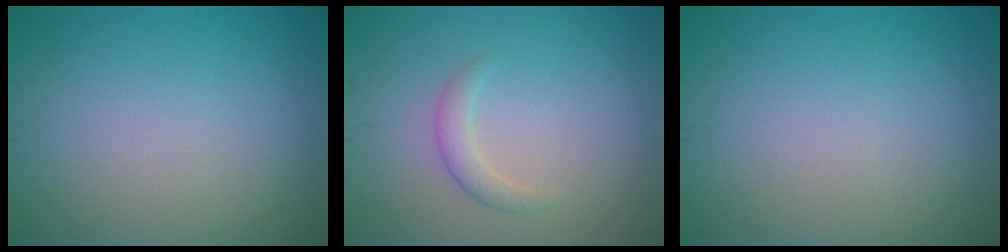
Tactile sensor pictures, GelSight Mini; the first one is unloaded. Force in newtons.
{"total": 1.6, "press": 1.6, "slide": 0.2}
{"total": 0.0}